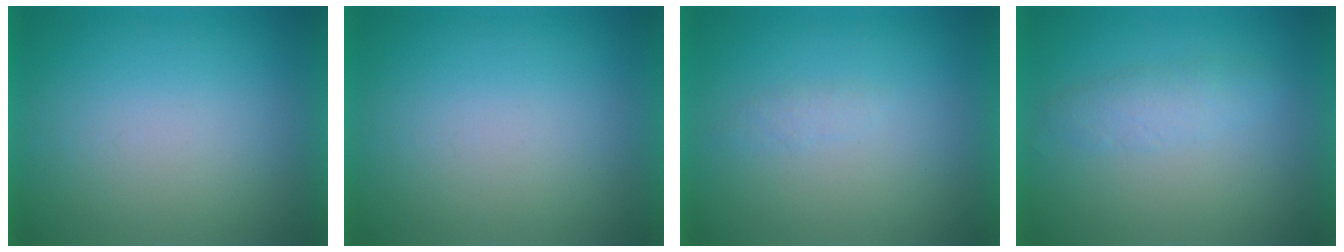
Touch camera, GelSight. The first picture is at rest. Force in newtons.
{"total": 0.0}
{"total": 1.2}
{"total": 2.5}